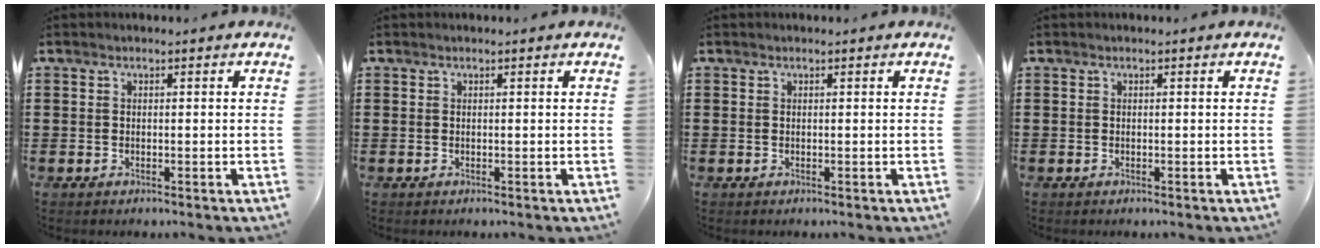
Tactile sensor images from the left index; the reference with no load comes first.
{"total": 0.0}
{"total": 0.0}
{"total": 0.0}